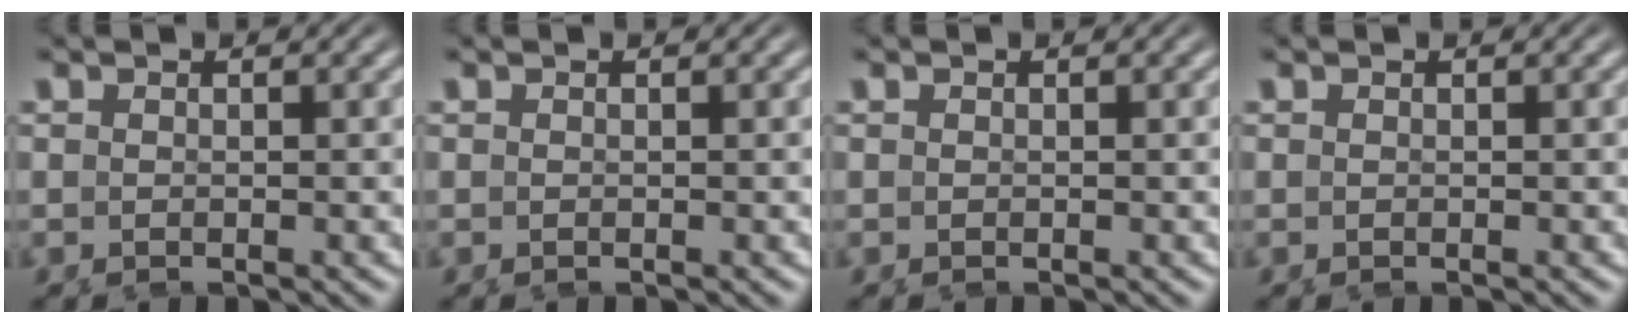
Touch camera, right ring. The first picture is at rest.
{"total": 0.0}
{"total": 0.0}
{"total": 0.0}